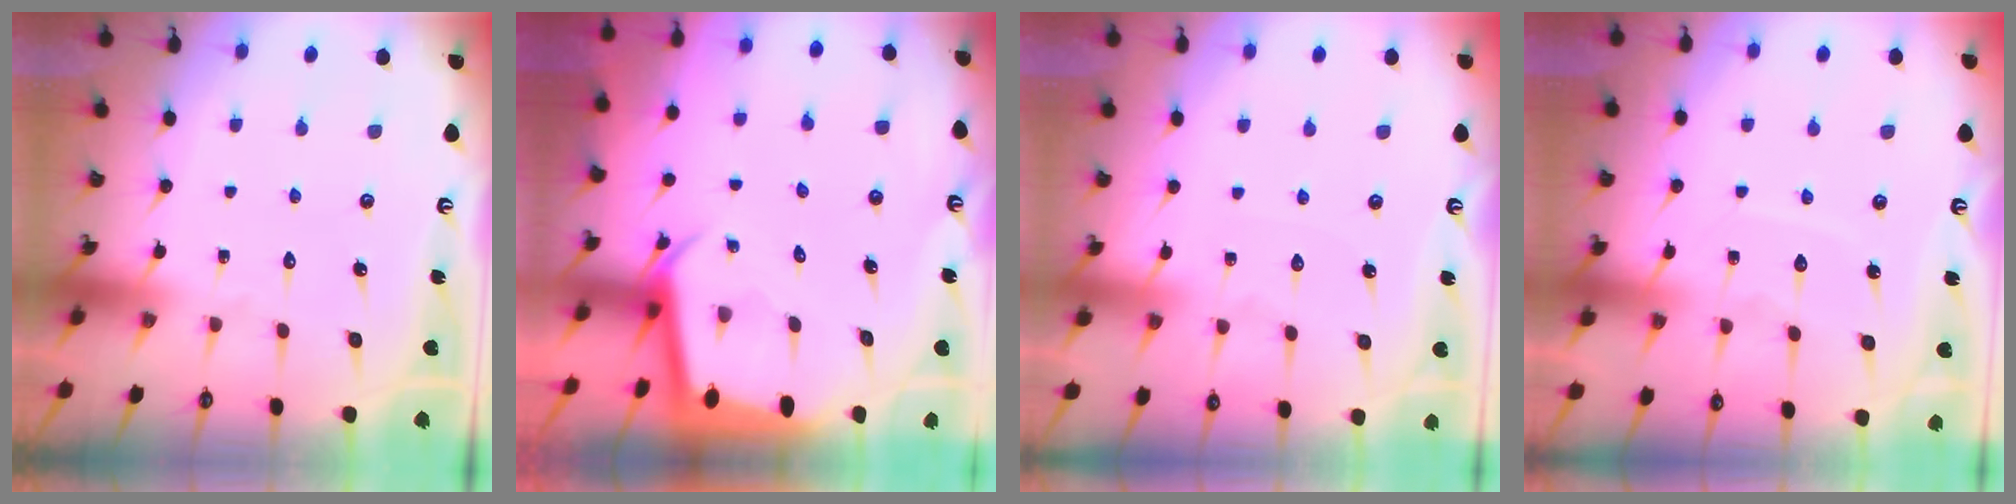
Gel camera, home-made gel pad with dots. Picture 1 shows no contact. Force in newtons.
{"total": 2.4, "press": 2.4, "slide": 0.2}
{"total": 2.6, "press": 2.6, "slide": 0.3}
{"total": 5.6, "press": 5.6, "slide": 0.6}